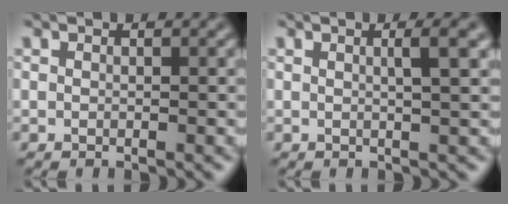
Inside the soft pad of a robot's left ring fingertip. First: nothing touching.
{"total": 2.6, "force": [0.7, 0.7, 2.4], "torque": [-0.027, 0.008, 0.004]}